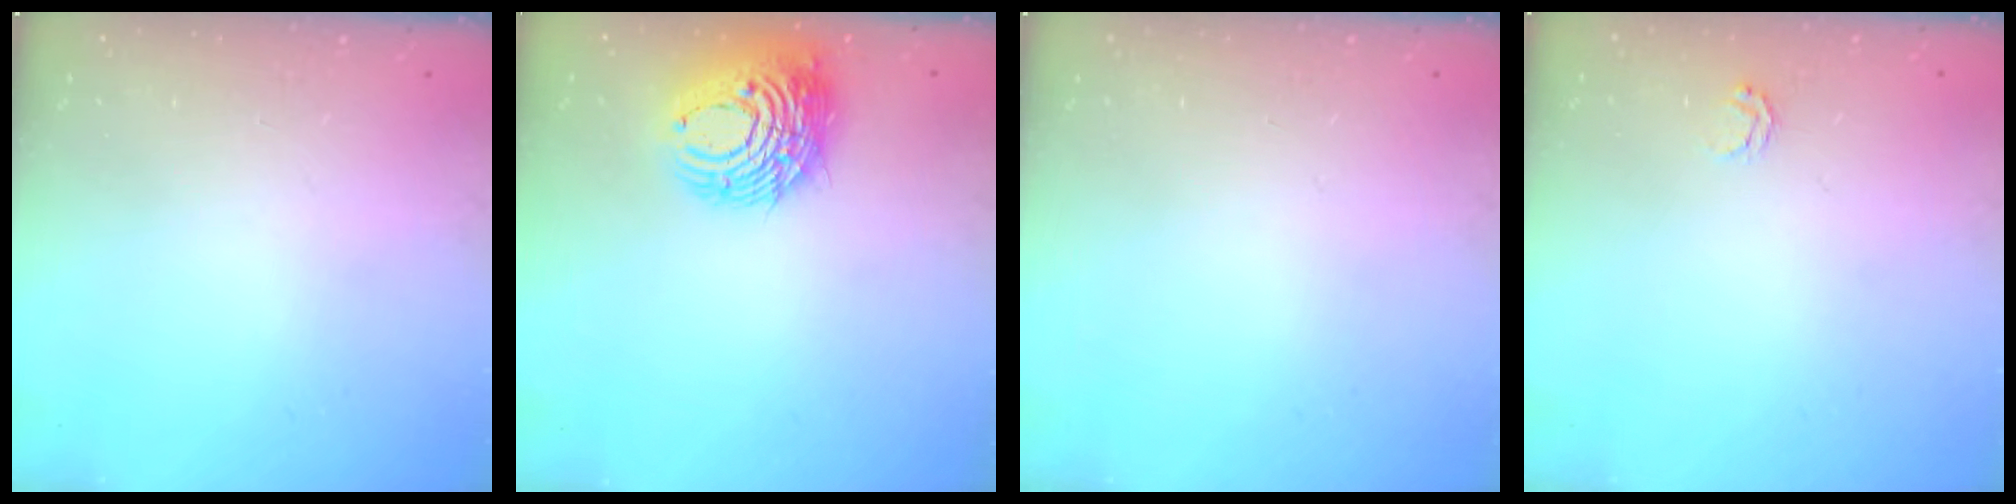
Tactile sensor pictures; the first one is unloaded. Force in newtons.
{"total": 12.7, "press": 12.6, "slide": 1.6}
{"total": 0.0}
{"total": 2.5, "press": 2.5, "slide": 0.2}